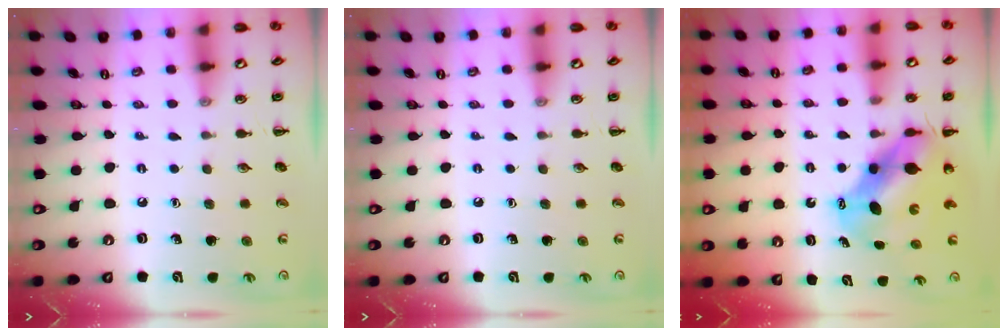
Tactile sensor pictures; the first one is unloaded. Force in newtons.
{"total": 0.0}
{"total": 8.1, "press": 7.9, "slide": 1.6}